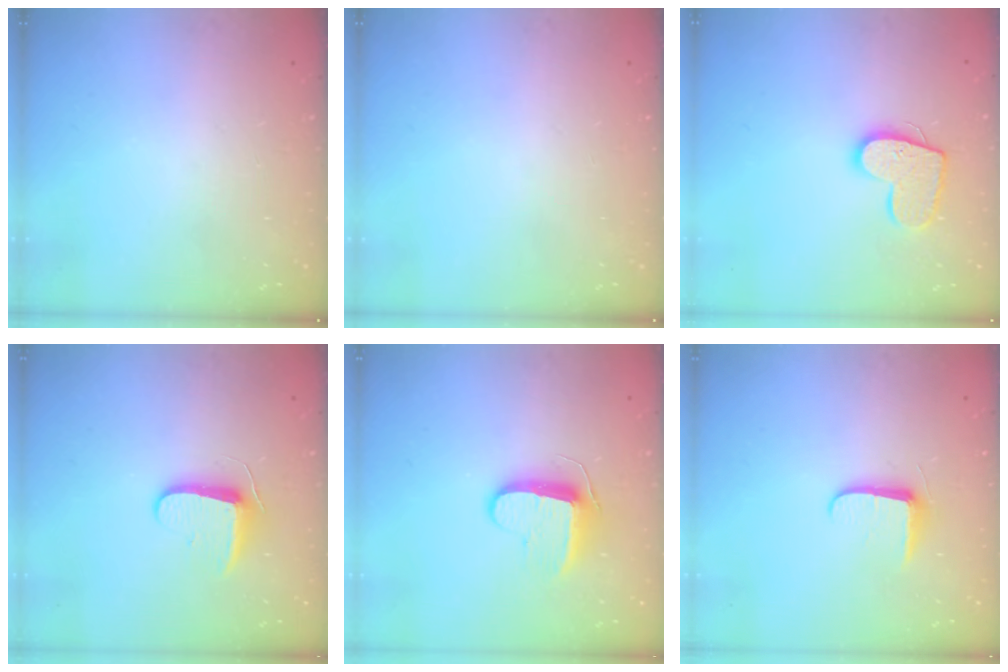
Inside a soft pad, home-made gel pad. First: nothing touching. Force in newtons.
{"total": 0.0}
{"total": 13.0, "press": 13.0, "slide": 0.9}
{"total": 9.4, "press": 9.3, "slide": 0.9}
{"total": 9.7, "press": 9.7, "slide": 0.4}
{"total": 6.8, "press": 6.7, "slide": 0.9}